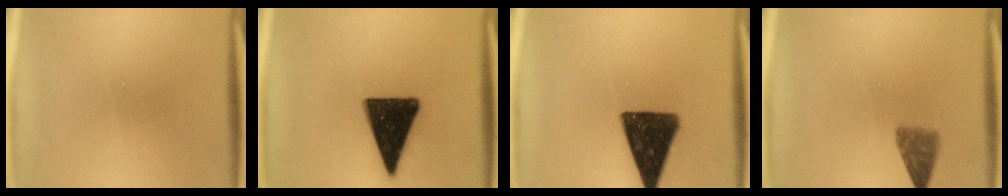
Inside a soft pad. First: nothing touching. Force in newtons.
{"total": 15.8}
{"total": 15.4}
{"total": 3.6}